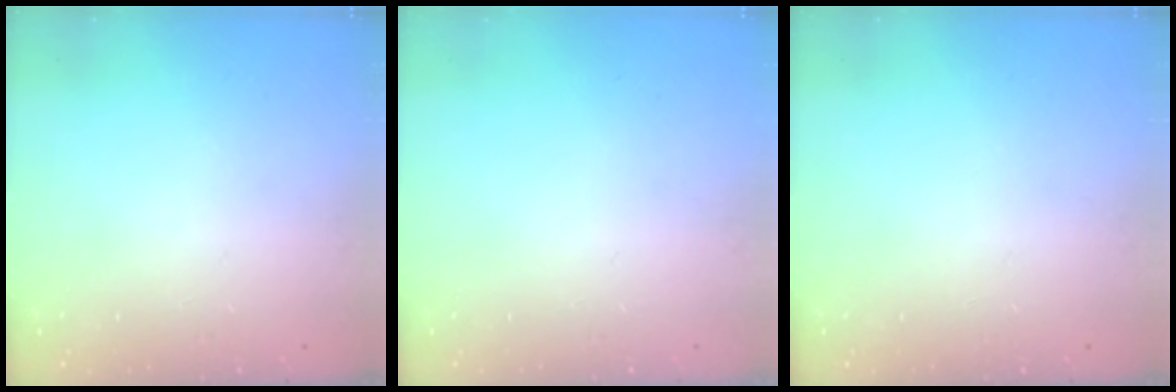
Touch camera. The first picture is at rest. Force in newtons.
{"total": 0.0}
{"total": 0.0}